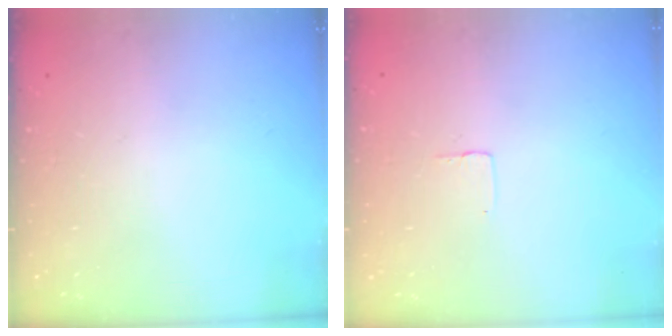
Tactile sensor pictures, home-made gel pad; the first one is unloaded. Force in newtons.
{"total": 2.5, "press": 2.5, "slide": 0.1}